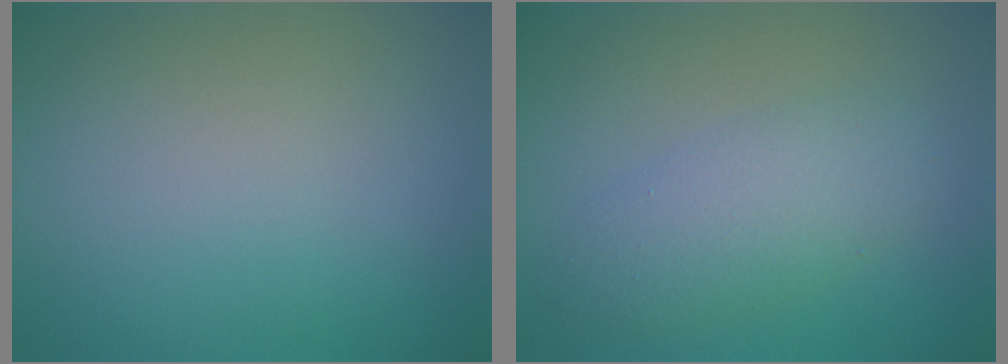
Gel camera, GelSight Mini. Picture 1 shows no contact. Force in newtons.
{"total": 4.4, "press": 4.4, "slide": 0.1}